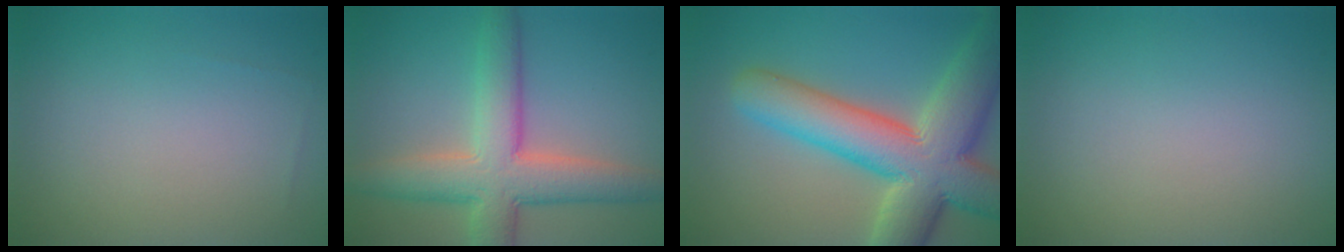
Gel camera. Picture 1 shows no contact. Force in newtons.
{"total": 7.9, "press": 7.9, "slide": 0.6}
{"total": 12.3, "press": 12.3, "slide": 0.8}
{"total": 0.0}